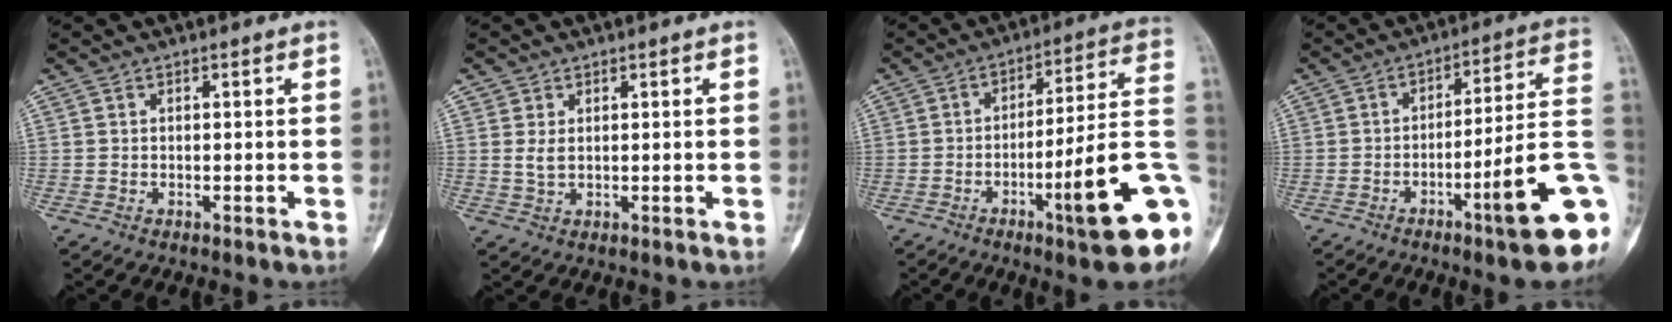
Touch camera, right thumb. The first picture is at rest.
{"total": 2.1, "force": [0.5, 1.4, 1.5], "torque": [-0.026, -0.002, 0.014]}
{"total": 19.7, "force": [-6.6, 2.9, 18.3], "torque": [-0.205, 0.027, -0.091]}
{"total": 17.5, "force": [-6.2, 2.2, 16.2], "torque": [-0.179, 0.029, -0.087]}